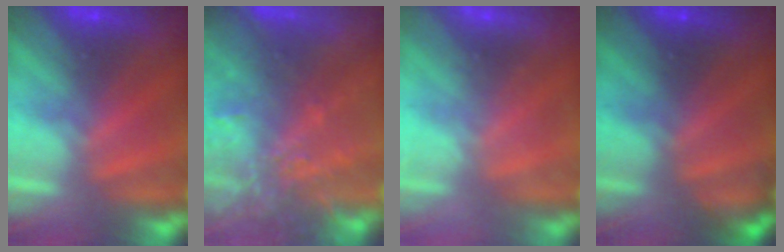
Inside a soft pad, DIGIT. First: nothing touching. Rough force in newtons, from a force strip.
{"total": 7.2}
{"total": 2.4}
{"total": 2.2}